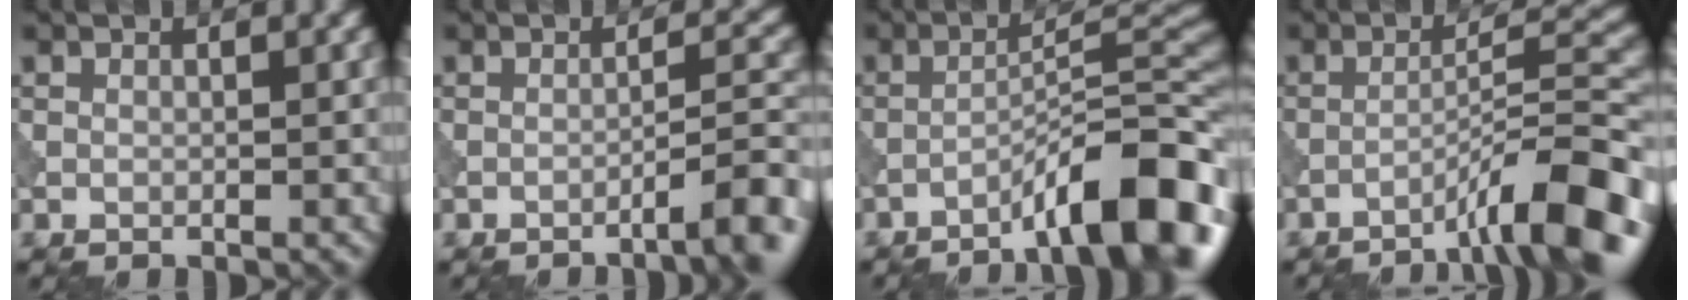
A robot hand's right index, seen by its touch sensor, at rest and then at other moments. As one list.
[{"total": 5.0, "force": [-3.1, 0.8, 3.8], "torque": [-0.044, 0.019, -0.053]}, {"total": 10.5, "force": [-6.4, 2.1, 8.0], "torque": [-0.114, 0.021, -0.104]}, {"total": 8.9, "force": [-5.7, 1.1, 6.8], "torque": [-0.095, 0.023, -0.094]}]